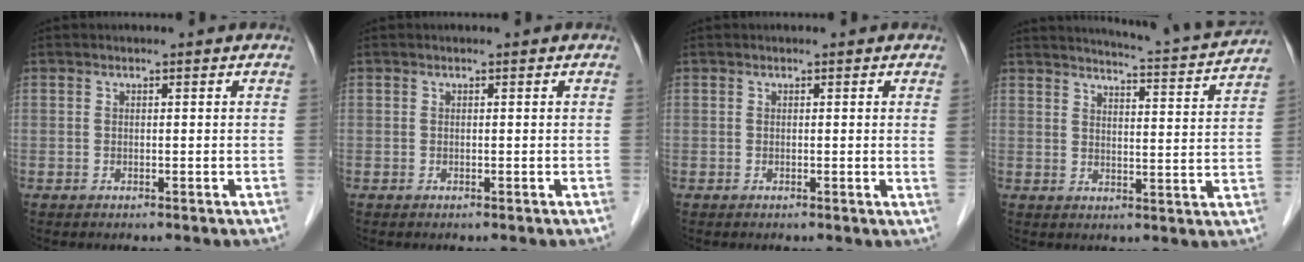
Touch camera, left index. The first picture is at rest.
{"total": 0.0}
{"total": 1.2, "force": [0.2, -0.2, 1.1], "torque": [-0.017, -0.001, 0.002]}
{"total": 13.4, "force": [12.8, -0.7, 3.7], "torque": [-0.066, -0.028, 0.159]}